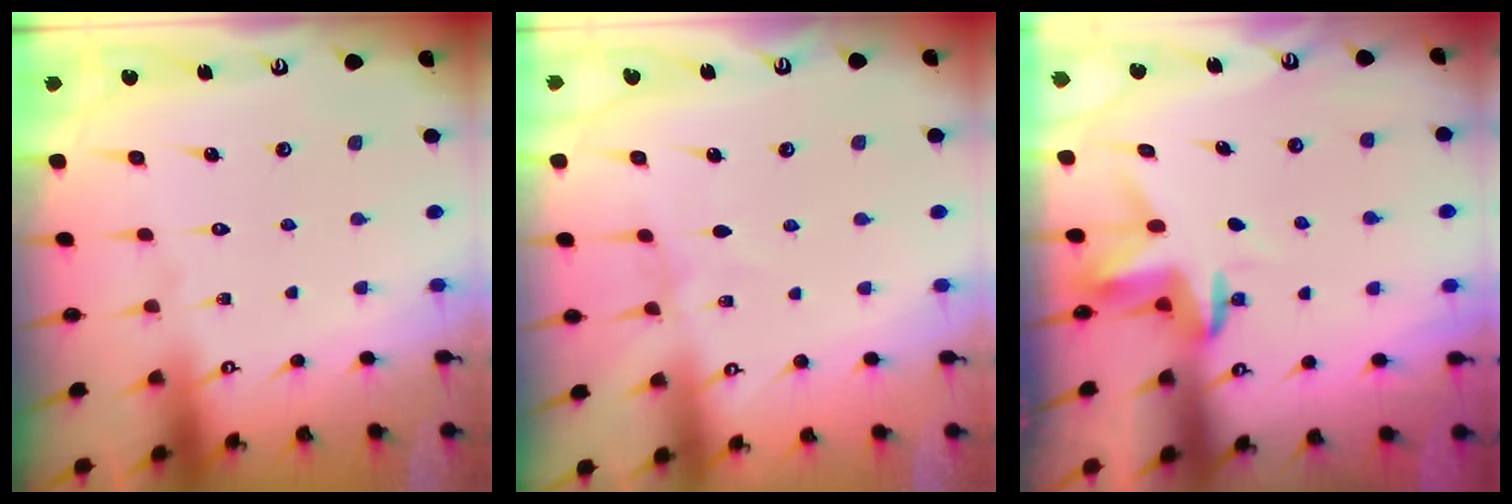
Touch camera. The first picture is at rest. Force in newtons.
{"total": 2.9, "press": 2.9, "slide": 0.4}
{"total": 3.5, "press": 3.4, "slide": 0.2}